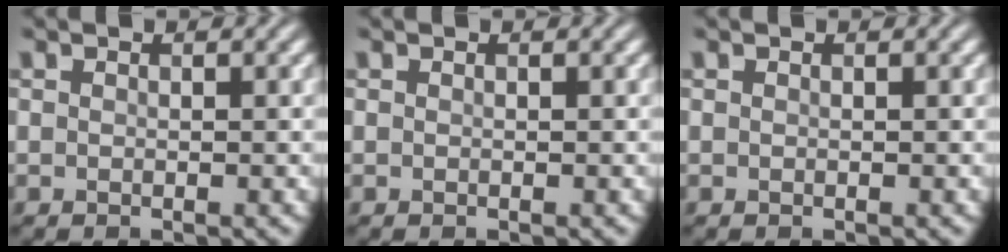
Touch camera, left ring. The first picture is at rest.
{"total": 0.0}
{"total": 0.0}